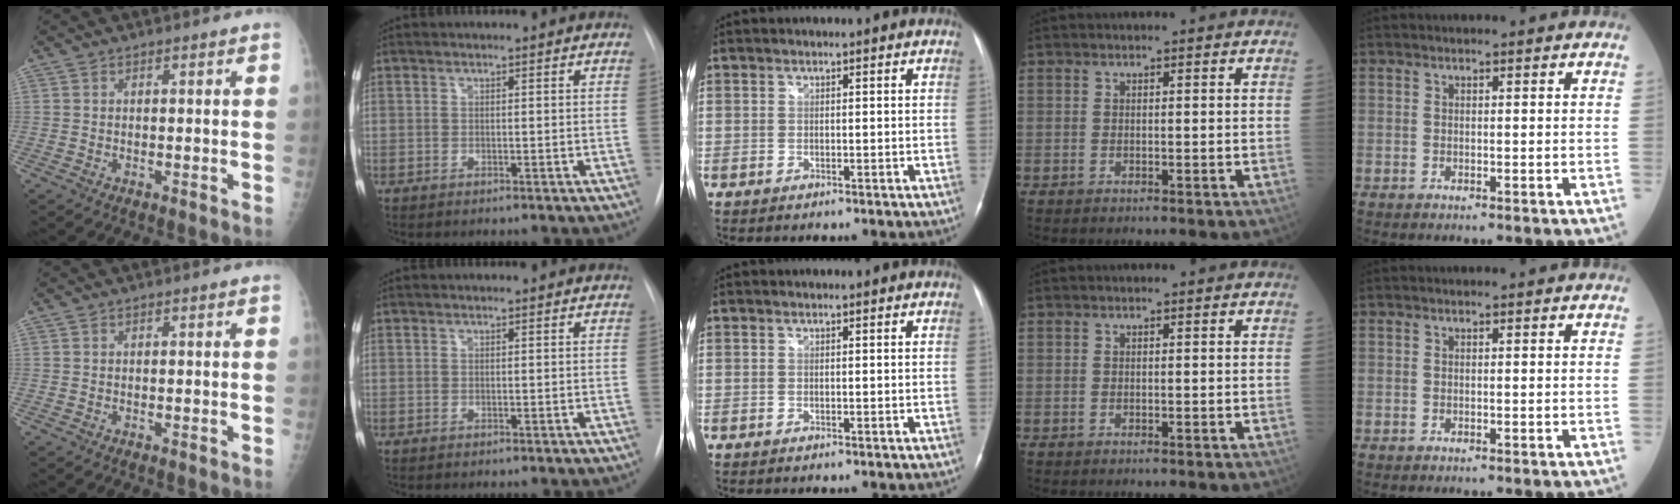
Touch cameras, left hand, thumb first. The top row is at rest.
{}